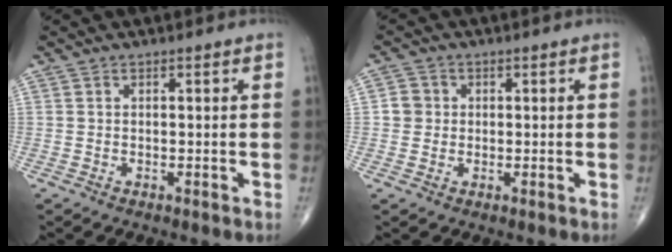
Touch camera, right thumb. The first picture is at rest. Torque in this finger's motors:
{"motor_torque": [-0.24, 0.23, 0.13, 0.07, 0.01]}